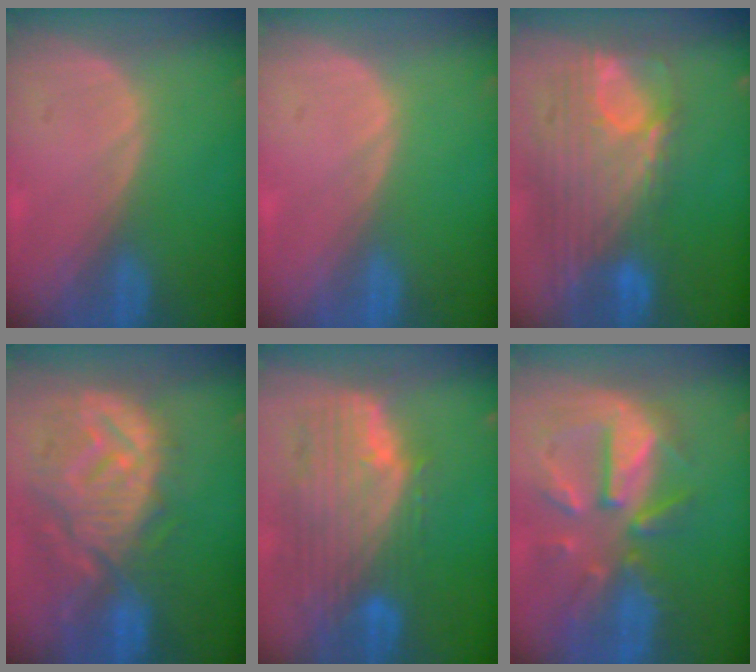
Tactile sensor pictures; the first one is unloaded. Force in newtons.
{"total": 0.0}
{"total": 12.3, "press": 10.3, "slide": 6.6}
{"total": 12.3, "press": 11.0, "slide": 5.5}
{"total": 11.3, "press": 9.6, "slide": 5.8}
{"total": 10.8, "press": 9.6, "slide": 4.9}